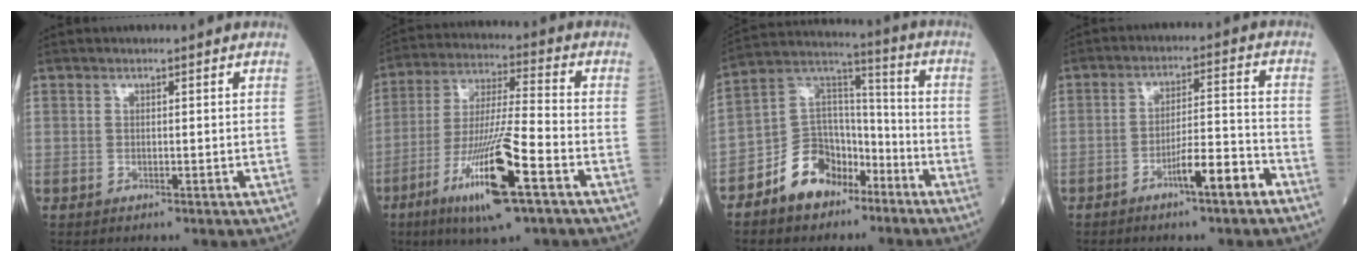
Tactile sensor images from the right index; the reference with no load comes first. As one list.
[{"total": 15.7, "force": [-7.2, 0.8, 13.9], "torque": [-0.272, -0.024, -0.128]}, {"total": 11.4, "force": [-6.8, 7.8, 4.8], "torque": [-0.093, 0.040, -0.121]}, {"total": 7.0, "force": [-4.3, 0.6, 5.5], "torque": [-0.085, 0.010, -0.070]}]